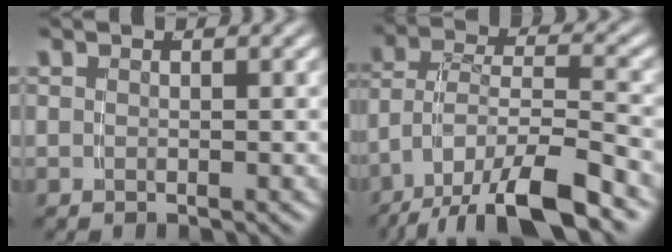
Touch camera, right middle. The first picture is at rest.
{"total": 7.5, "force": [-3.7, 3.5, 5.5], "torque": [-0.106, -0.032, -0.046]}